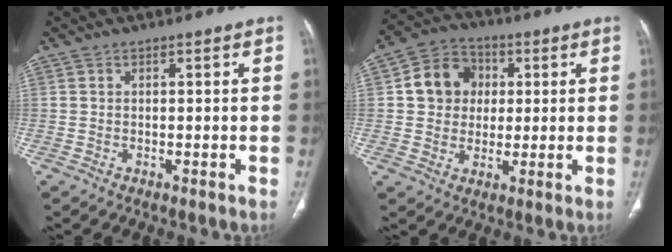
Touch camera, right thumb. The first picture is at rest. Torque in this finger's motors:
{"motor_torque": [-0.69, 0.73, -0.04, 0.04, 0.10]}